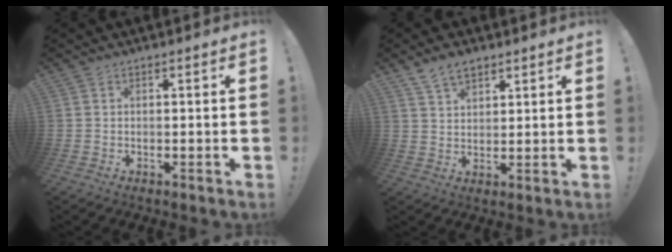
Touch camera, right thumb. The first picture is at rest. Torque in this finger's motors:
{"motor_torque": [0.00, 0.00, 0.00, 0.00, 0.00]}